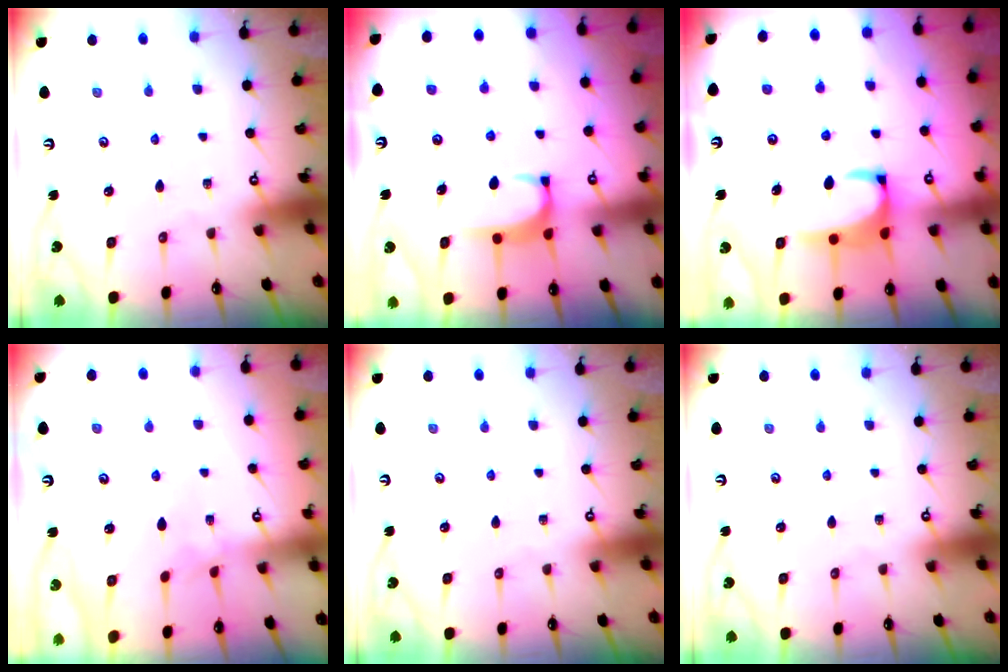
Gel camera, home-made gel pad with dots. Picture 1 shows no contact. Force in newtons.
{"total": 1.9, "press": 1.8, "slide": 0.5}
{"total": 3.0, "press": 2.8, "slide": 1.1}
{"total": 2.9, "press": 2.9, "slide": 0.2}
{"total": 0.0}
{"total": 0.0}